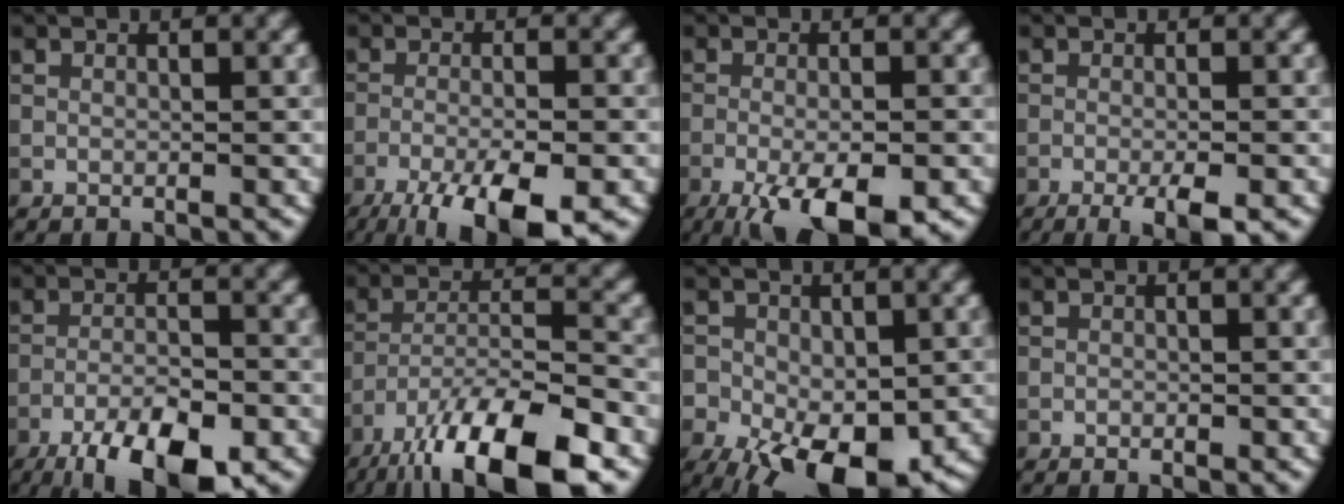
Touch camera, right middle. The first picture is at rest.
{"total": 9.6, "force": [-6.3, 2.5, 6.7], "torque": [-0.119, -0.030, -0.101]}
{"total": 8.0, "force": [-4.5, 2.3, 6.2], "torque": [-0.107, -0.015, -0.074]}
{"total": 3.6, "force": [-1.9, 0.6, 3.0], "torque": [-0.049, -0.001, -0.031]}
{"total": 9.0, "force": [-6.0, 2.6, 6.1], "torque": [-0.105, -0.017, -0.102]}
{"total": 14.0, "force": [-9.7, 4.0, 9.2], "torque": [-0.178, -0.011, -0.171]}
{"total": 11.8, "force": [-5.1, 7.1, 7.8], "torque": [-0.133, -0.041, -0.066]}
{"total": 0.5, "force": [-0.2, 0.3, 0.4], "torque": [-0.005, 0.000, -0.003]}